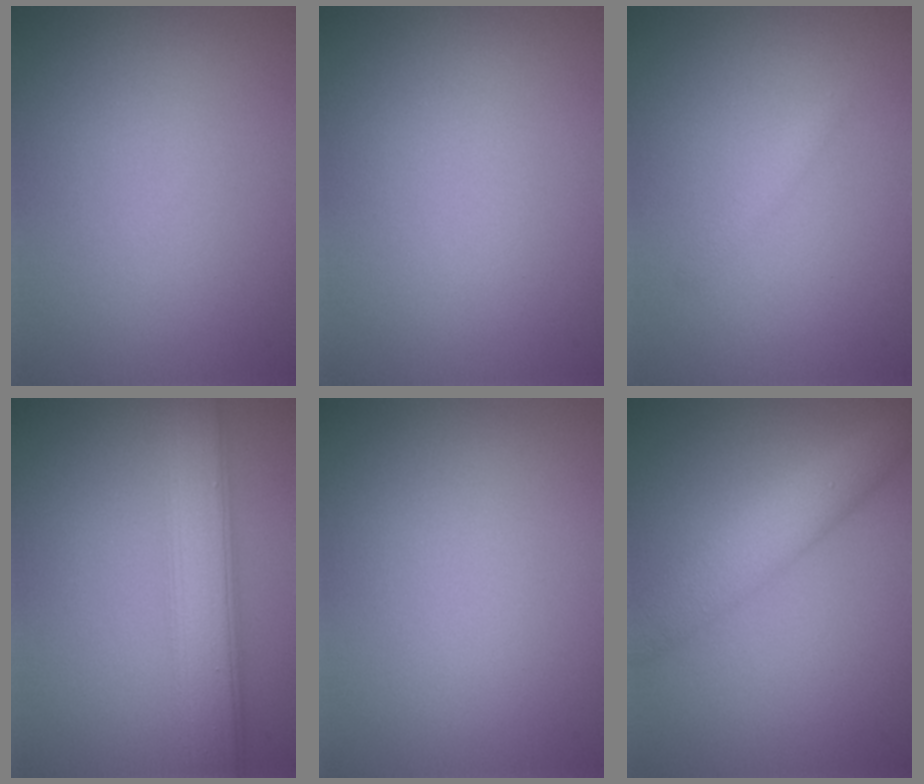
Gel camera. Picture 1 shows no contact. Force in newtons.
{"total": 0.0}
{"total": 0.8, "press": 0.8, "slide": 0.1}
{"total": 5.4, "press": 5.4, "slide": 0.1}
{"total": 0.0}
{"total": 4.4, "press": 4.4, "slide": 0.1}